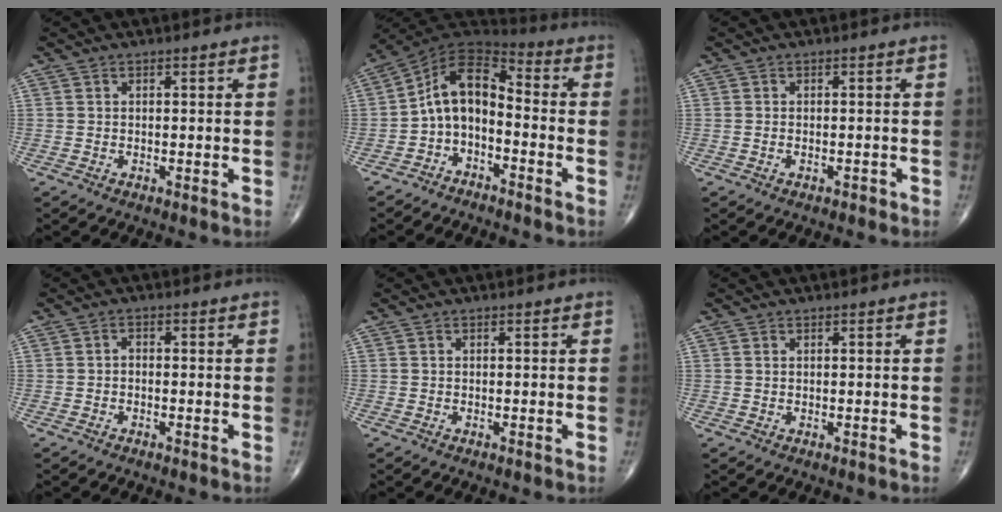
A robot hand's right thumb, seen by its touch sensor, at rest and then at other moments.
{"total": 10.3, "force": [-2.8, 6.2, 7.7], "torque": [-0.114, 0.074, -0.065]}
{"total": 0.9, "force": [-0.6, 0.5, 0.5], "torque": [-0.013, 0.010, -0.006]}
{"total": 1.0, "force": [-0.4, 0.6, 0.6], "torque": [-0.003, 0.005, -0.012]}
{"total": 0.0}
{"total": 0.0}